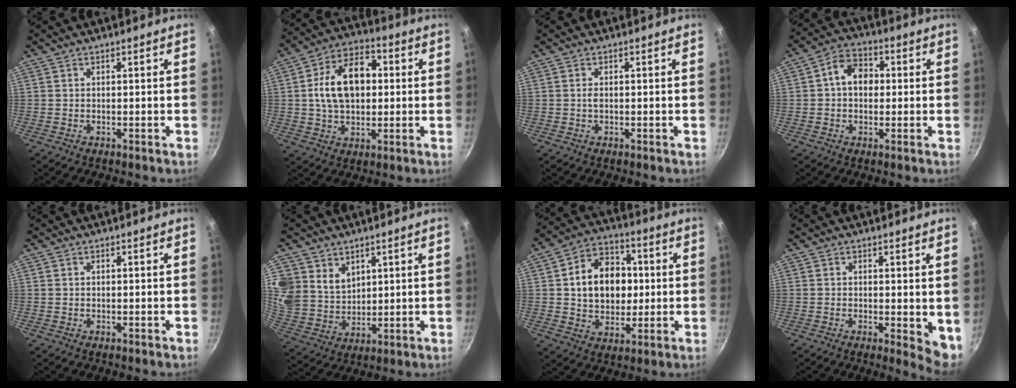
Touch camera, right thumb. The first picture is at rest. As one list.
[{"total": 14.7, "force": [1.5, 9.7, 10.9], "torque": [-0.153, 0.022, 0.015]}, {"total": 0.9, "force": [0.0, 0.5, 0.8], "torque": [-0.014, 0.002, 0.000]}, {"total": 8.1, "force": [0.8, 6.2, 5.2], "torque": [-0.053, 0.019, -0.002]}, {"total": 0.0}, {"total": 12.5, "force": [6.1, 9.8, 4.8], "torque": [-0.087, -0.026, 0.135]}, {"total": 15.3, "force": [1.5, 11.8, 9.6], "torque": [-0.114, 0.017, 0.021]}, {"total": 5.3, "force": [0.2, 2.2, 4.8], "torque": [-0.054, -0.009, 0.005]}]